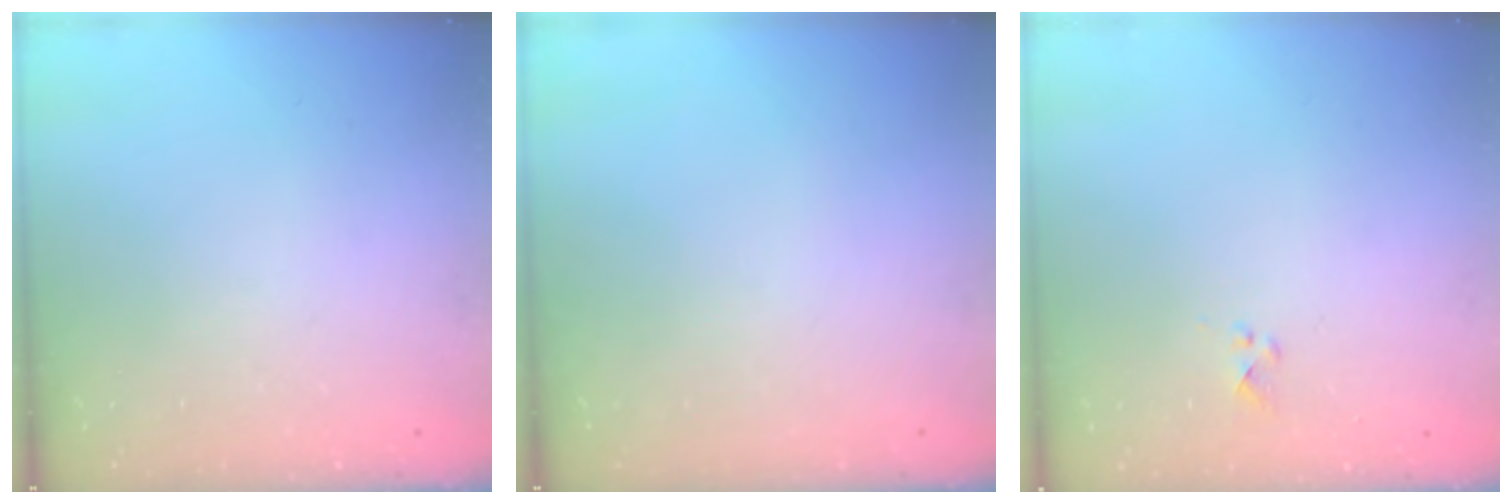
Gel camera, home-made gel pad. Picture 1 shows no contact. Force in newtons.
{"total": 0.0}
{"total": 2.2, "press": 2.1, "slide": 0.7}